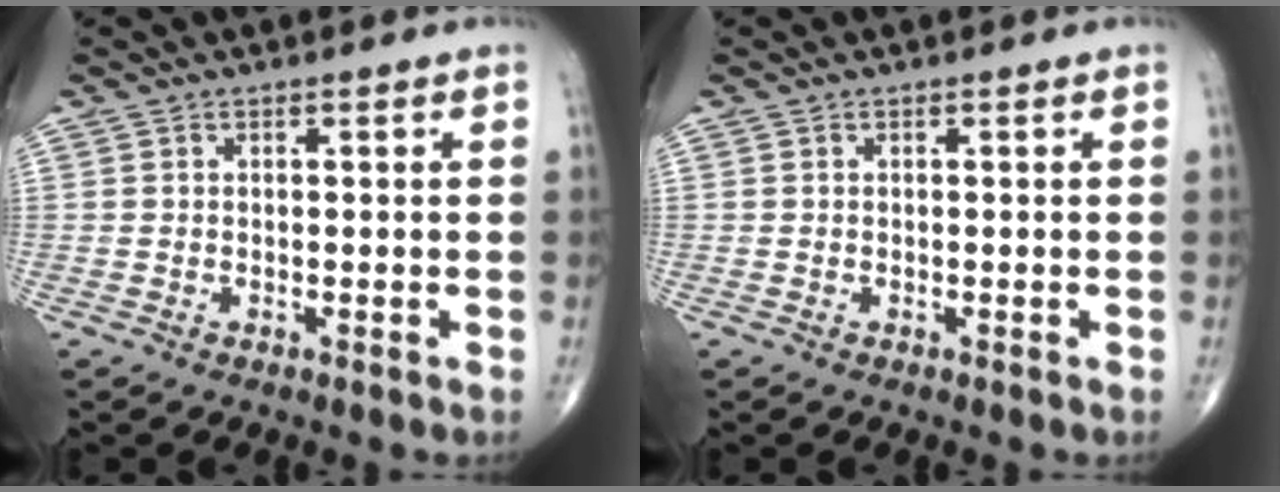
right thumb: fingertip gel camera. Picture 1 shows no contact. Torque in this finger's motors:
{"motor_torque": [0.00, 0.00, 0.05, 0.05, 0.00]}